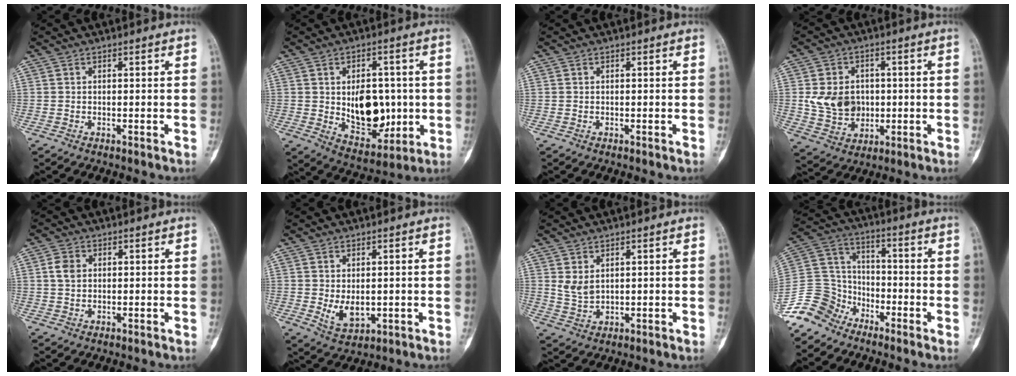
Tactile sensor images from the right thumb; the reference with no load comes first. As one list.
[{"total": 13.3, "force": [-0.4, 8.5, 10.2], "torque": [-0.103, -0.007, 0.015]}, {"total": 0.0}, {"total": 9.7, "force": [0.3, 8.1, 5.4], "torque": [-0.062, -0.004, 0.015]}, {"total": 3.3, "force": [0.8, 2.4, 2.1], "torque": [-0.039, 0.002, 0.015]}, {"total": 5.2, "force": [-0.2, 3.4, 4.0], "torque": [-0.056, -0.013, 0.013]}, {"total": 3.5, "force": [1.4, 2.1, 2.3], "torque": [-0.036, -0.012, 0.038]}, {"total": 12.4, "force": [-9.2, 8.0, 2.5], "torque": [-0.046, 0.069, -0.184]}]